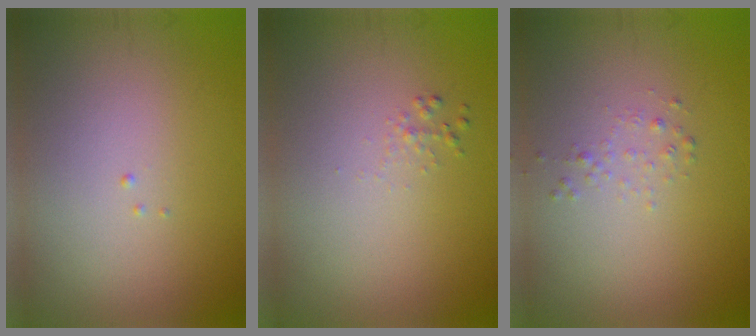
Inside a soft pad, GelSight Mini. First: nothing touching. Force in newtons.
{"total": 0.6, "press": 0.6, "slide": 0.0}
{"total": 0.8, "press": 0.8, "slide": 0.1}